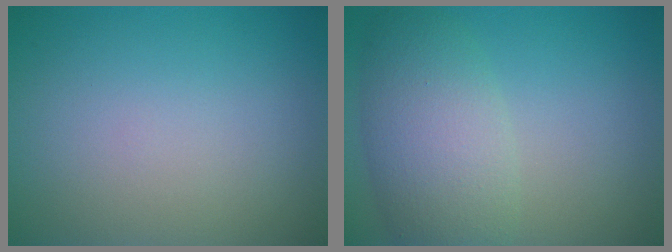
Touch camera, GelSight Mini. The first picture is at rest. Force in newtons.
{"total": 5.8, "press": 5.8, "slide": 0.3}